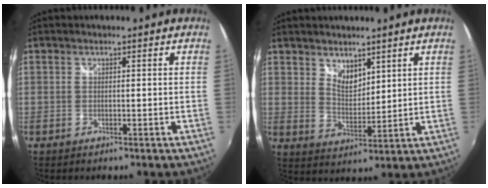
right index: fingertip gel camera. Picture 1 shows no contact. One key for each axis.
{"total": 5.1, "fx": 3.7, "fy": 2.7, "fz": 2.2, "tx": -0.027, "ty": -0.002, "tz": 0.068}